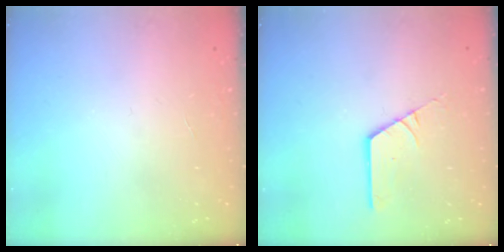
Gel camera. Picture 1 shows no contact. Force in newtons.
{"total": 2.6, "press": 2.6, "slide": 0.2}